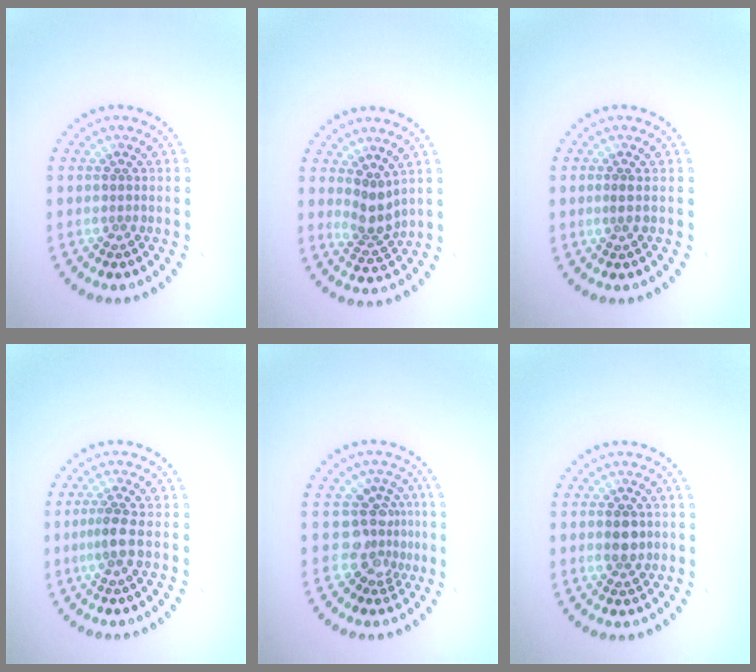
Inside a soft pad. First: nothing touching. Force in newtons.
{"total": 2.6, "press": 2.0, "slide": 1.6}
{"total": 0.6, "press": 0.4, "slide": 0.4}
{"total": 2.1, "press": 1.6, "slide": 1.3}
{"total": 3.7, "press": 2.8, "slide": 2.5}
{"total": 2.1, "press": 2.1, "slide": 0.2}